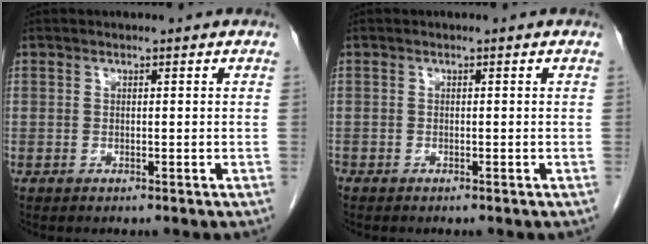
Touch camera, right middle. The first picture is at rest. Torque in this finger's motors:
{"motor_torque": [0.00, 0.08, 0.00, 0.00]}